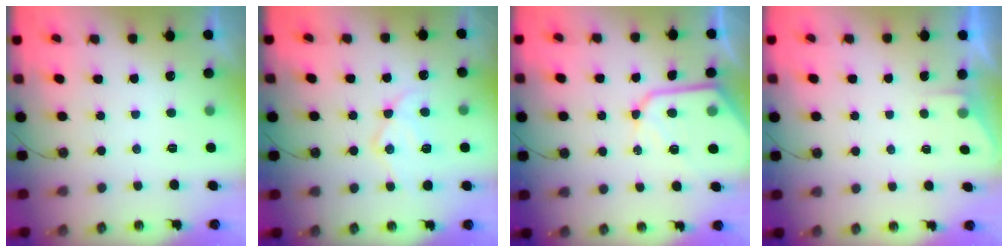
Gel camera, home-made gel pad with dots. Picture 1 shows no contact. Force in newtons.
{"total": 12.7, "press": 12.7, "slide": 1.2}
{"total": 12.7, "press": 12.6, "slide": 1.2}
{"total": 1.8, "press": 1.8, "slide": 0.3}